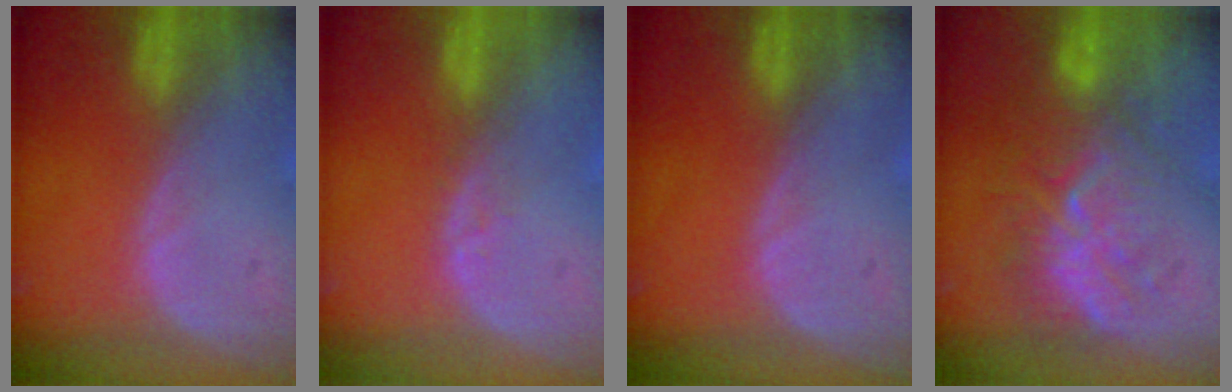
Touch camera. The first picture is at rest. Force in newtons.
{"total": 1.3, "press": 1.3, "slide": 0.2}
{"total": 0.0}
{"total": 9.1, "press": 8.8, "slide": 2.3}